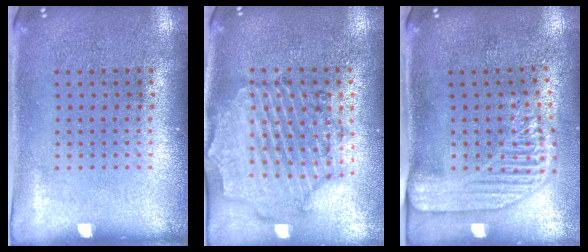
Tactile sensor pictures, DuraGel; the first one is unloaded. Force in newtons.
{"total": 1.7, "press": 1.6, "slide": 0.3}
{"total": 2.2, "press": 1.8, "slide": 1.3}